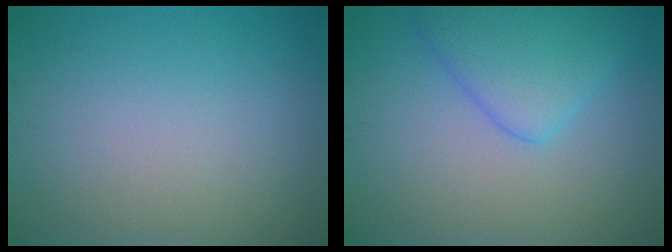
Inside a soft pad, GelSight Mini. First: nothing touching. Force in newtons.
{"total": 4.5, "press": 4.5, "slide": 0.1}